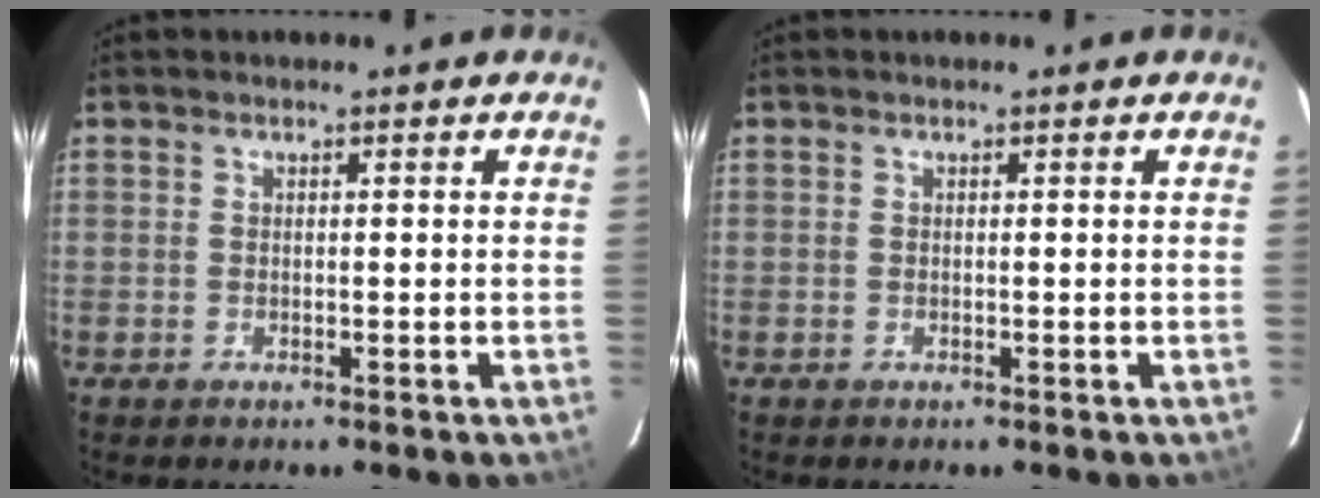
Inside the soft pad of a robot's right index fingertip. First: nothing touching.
{"total": 0.0}